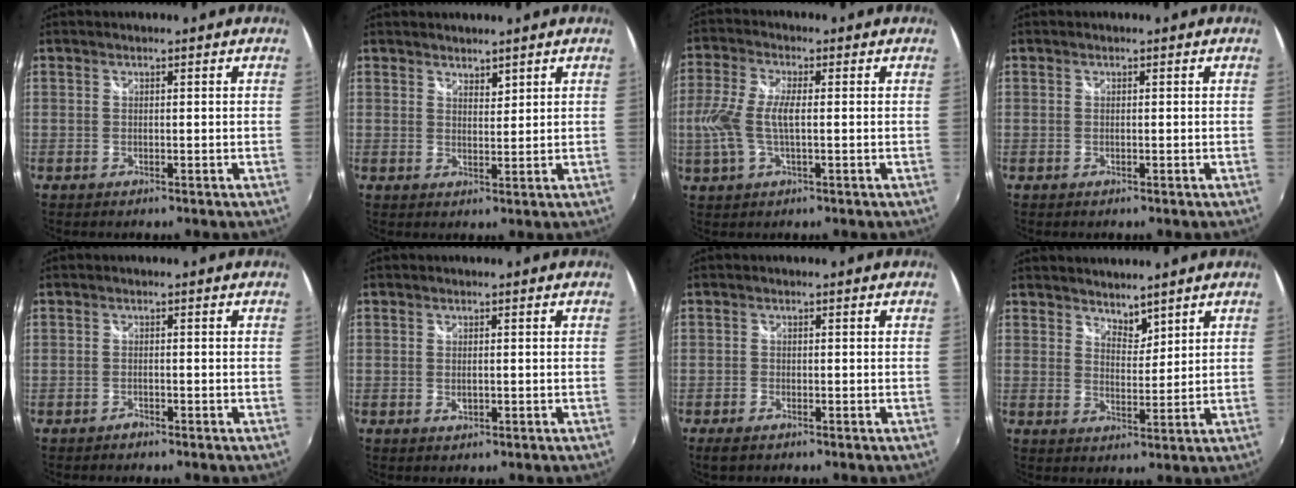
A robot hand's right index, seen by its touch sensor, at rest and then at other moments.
{"total": 2.1, "force": [2.0, 0.7, 0.4], "torque": [-0.003, 0.000, 0.034]}
{"total": 8.8, "force": [-0.6, 3.0, 8.2], "torque": [-0.179, 0.000, -0.011]}
{"total": 0.0}
{"total": 1.0, "force": [-0.9, 0.3, 0.3], "torque": [-0.005, 0.000, -0.018]}
{"total": 1.6, "force": [-0.3, 0.9, 1.2], "torque": [-0.023, -0.002, -0.003]}
{"total": 2.6, "force": [-1.9, 1.1, 1.5], "torque": [-0.034, -0.008, -0.035]}
{"total": 3.6, "force": [3.3, 1.4, 0.8], "torque": [-0.006, 0.000, 0.058]}